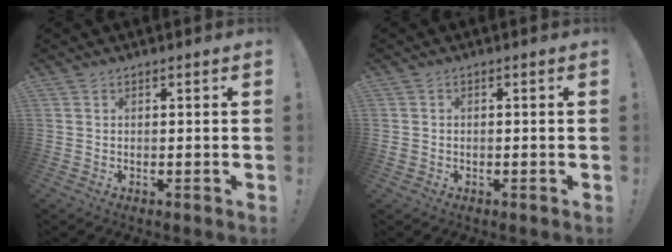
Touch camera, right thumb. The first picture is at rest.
{"total": 1.0, "force": [-0.2, 1.0, 0.3], "torque": [-0.012, 0.006, -0.001]}